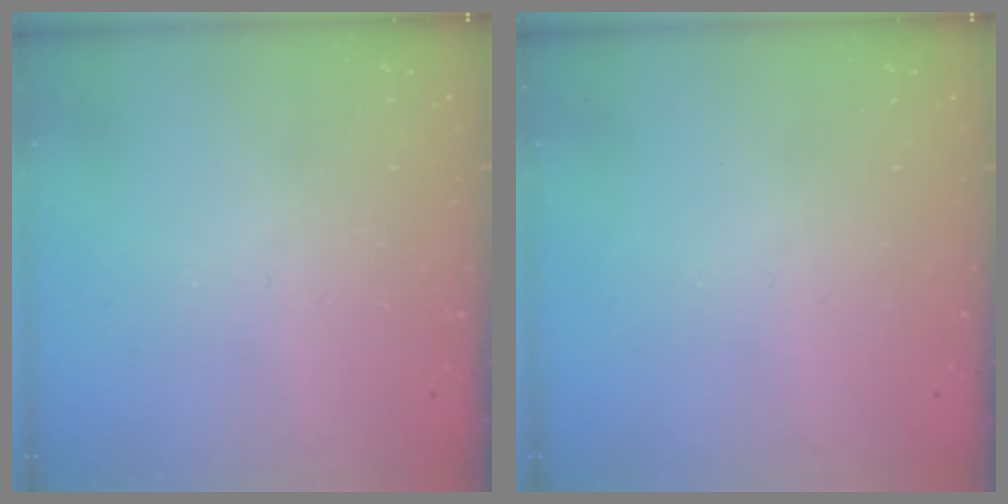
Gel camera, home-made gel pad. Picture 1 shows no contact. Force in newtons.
{"total": 0.0}